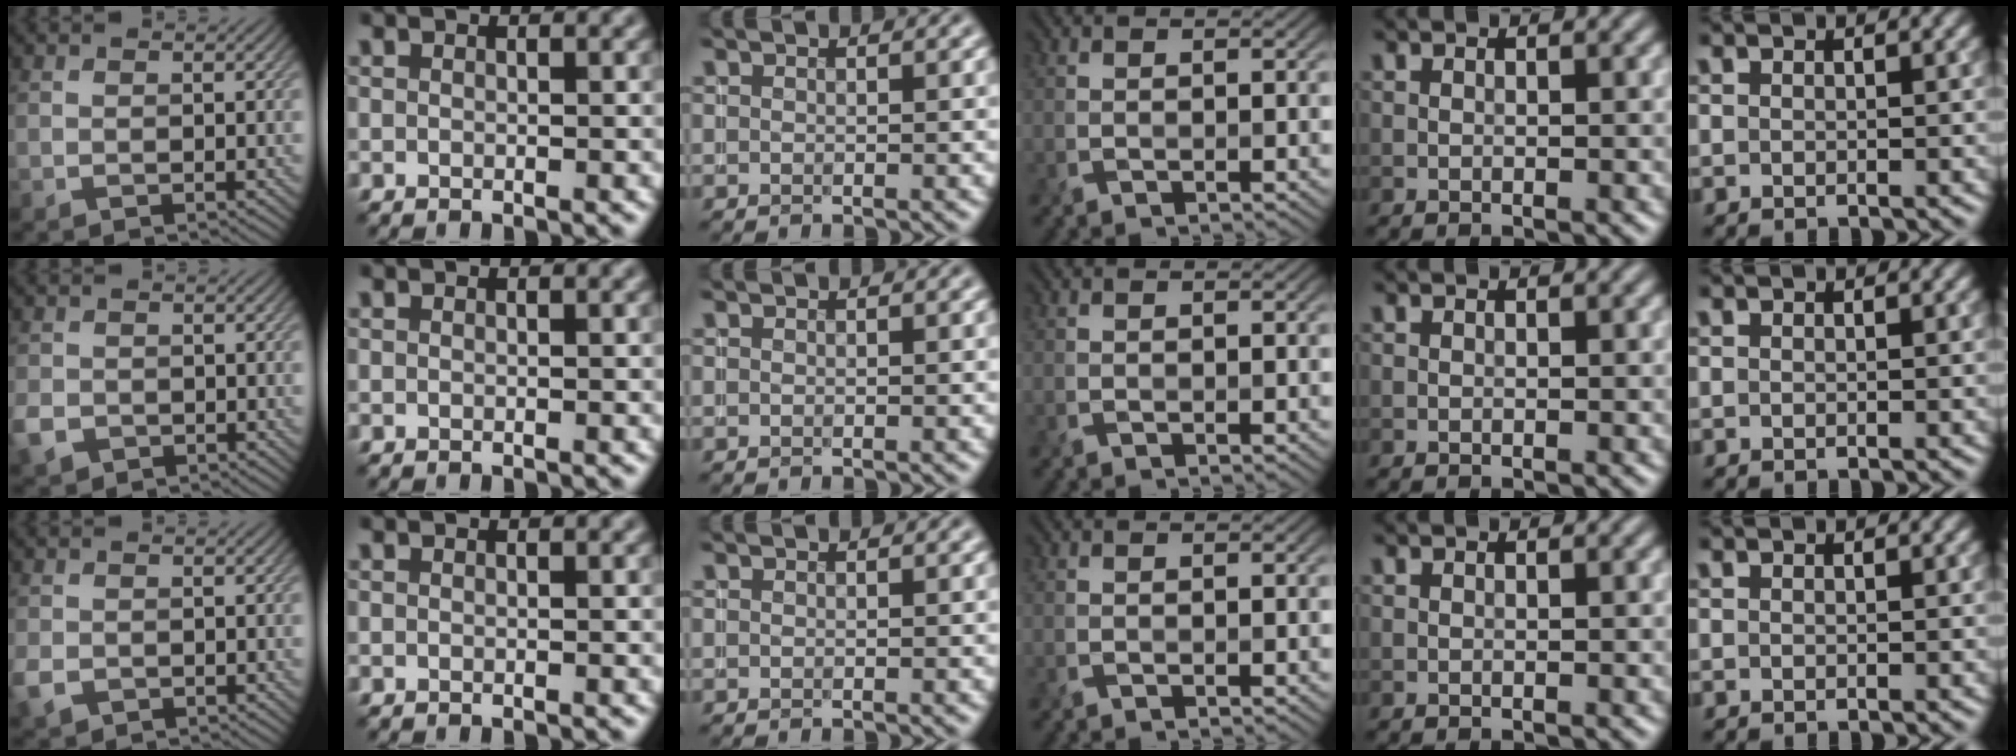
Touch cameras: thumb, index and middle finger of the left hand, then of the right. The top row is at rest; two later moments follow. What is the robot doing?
{"motion": "insert", "object": "file holder"}